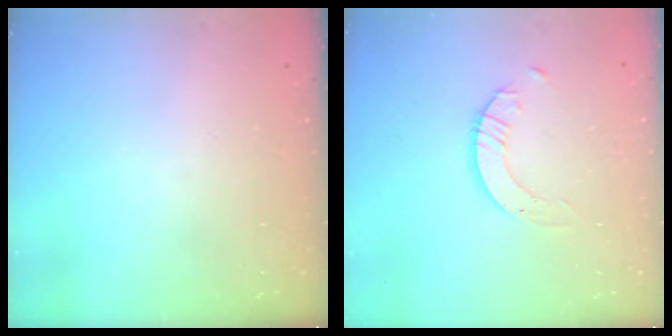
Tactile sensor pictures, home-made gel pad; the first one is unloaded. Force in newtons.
{"total": 2.7, "press": 2.7, "slide": 0.2}